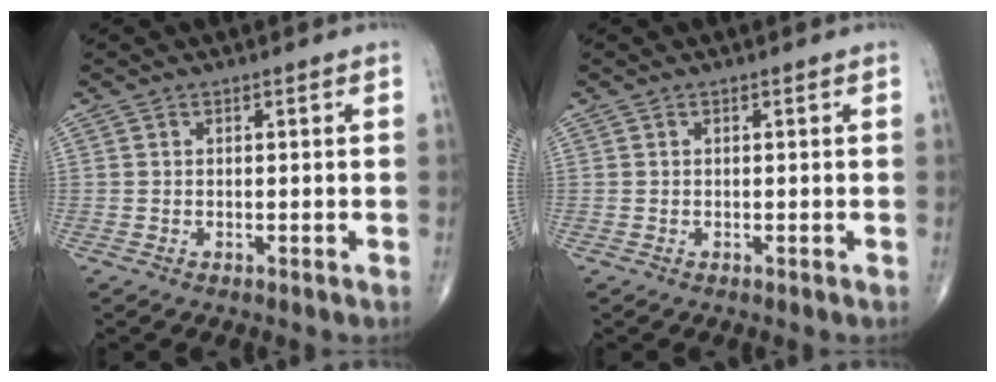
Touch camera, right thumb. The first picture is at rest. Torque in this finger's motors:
{"motor_torque": [0.00, 0.00, 0.00, 0.00, 0.00]}